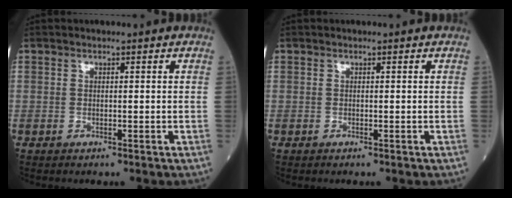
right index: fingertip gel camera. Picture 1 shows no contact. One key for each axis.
{"total": 0.0}